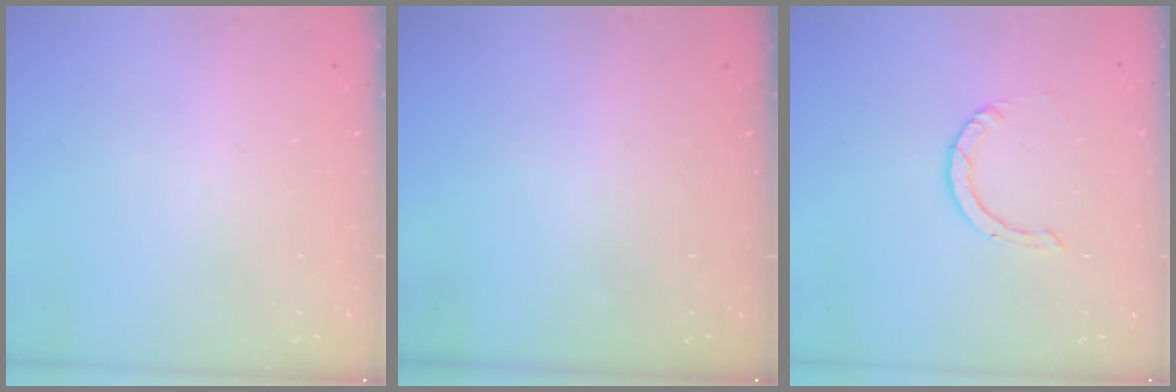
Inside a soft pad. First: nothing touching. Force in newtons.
{"total": 0.0}
{"total": 0.9, "press": 0.9, "slide": 0.1}